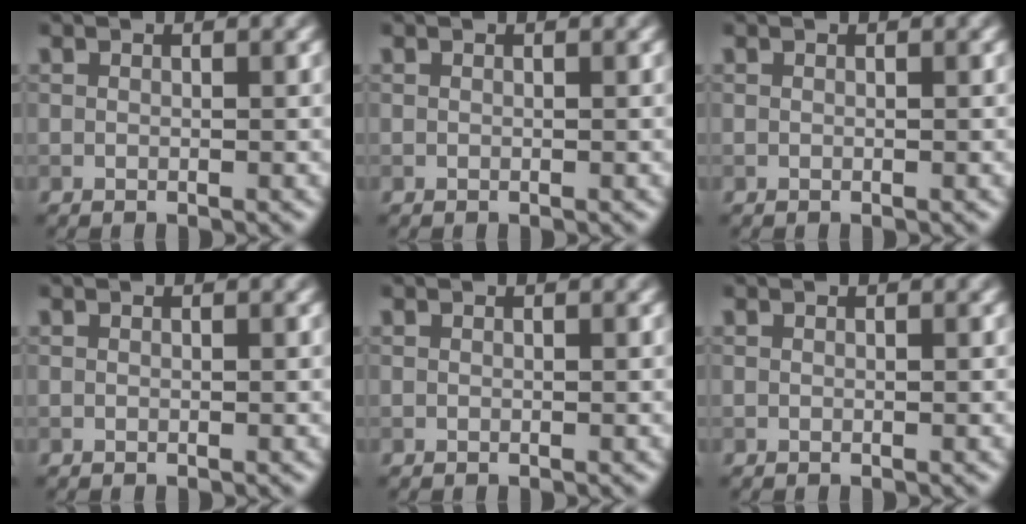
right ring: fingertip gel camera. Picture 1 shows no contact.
{"total": 0.0}
{"total": 0.0}
{"total": 0.0}
{"total": 0.0}
{"total": 0.0}